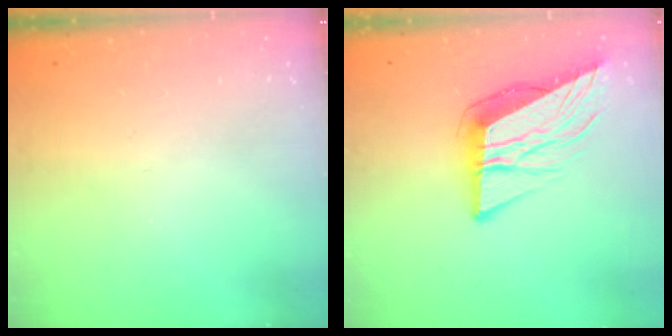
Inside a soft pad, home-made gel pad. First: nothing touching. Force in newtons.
{"total": 12.7, "press": 12.2, "slide": 3.4}